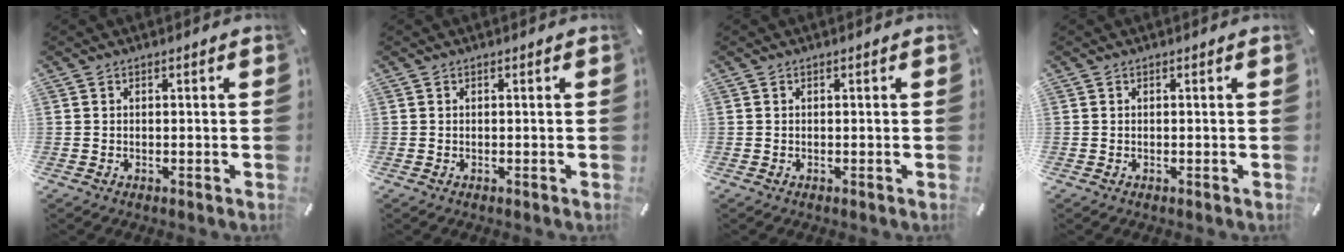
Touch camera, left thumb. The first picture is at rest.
{"total": 0.0}
{"total": 0.0}
{"total": 0.0}